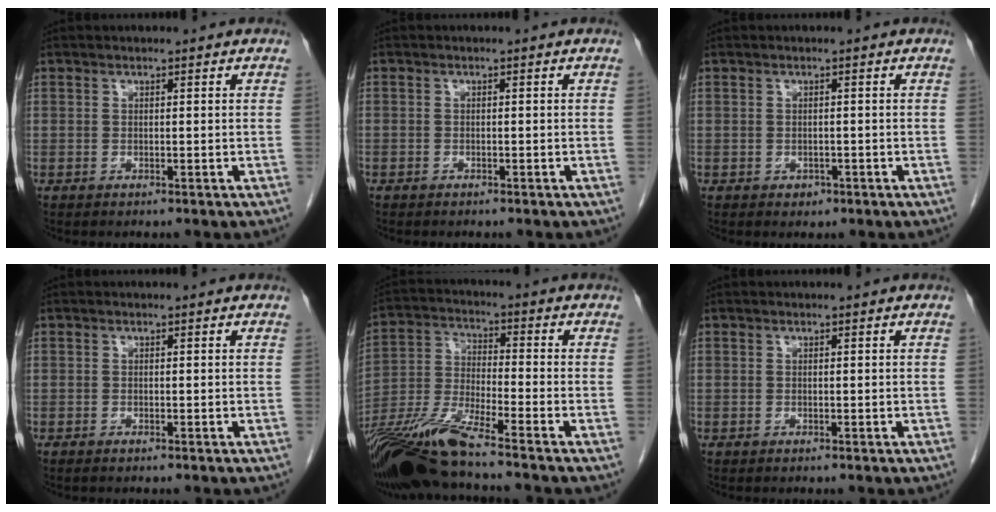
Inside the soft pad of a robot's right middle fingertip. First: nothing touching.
{"total": 0.6, "force": [-0.4, 0.4, 0.1], "torque": [-0.004, 0.003, -0.008]}
{"total": 1.2, "force": [-0.6, 0.9, 0.4], "torque": [-0.007, 0.002, -0.005]}
{"total": 0.5, "force": [-0.4, 0.0, 0.3], "torque": [-0.010, -0.002, -0.007]}
{"total": 12.4, "force": [-10.1, -0.6, 7.2], "torque": [-0.153, -0.020, -0.194]}
{"total": 0.0}